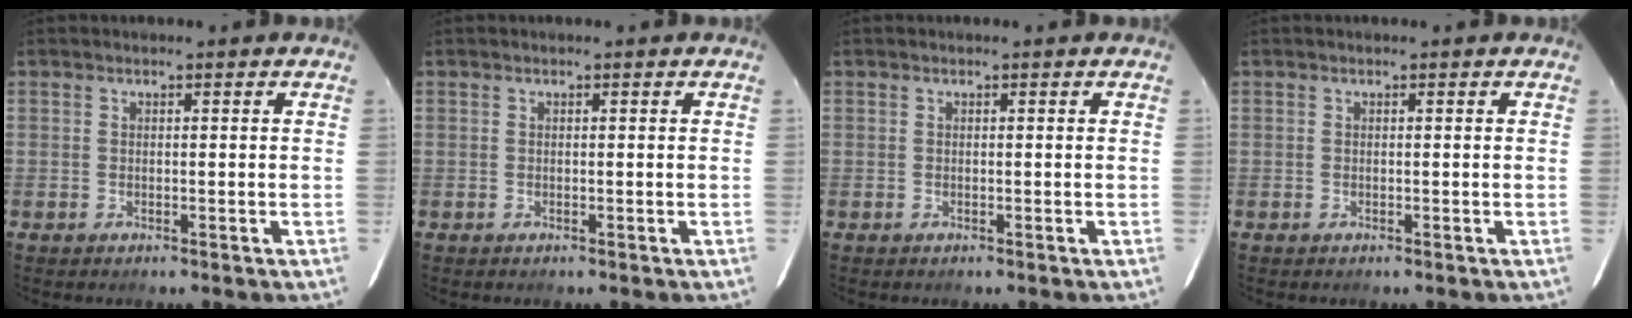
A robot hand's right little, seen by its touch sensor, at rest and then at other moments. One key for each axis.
{"total": 0.0}
{"total": 0.0}
{"total": 0.0}